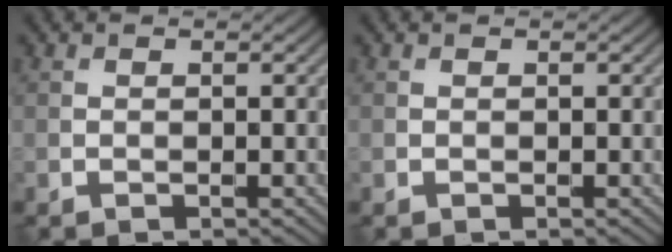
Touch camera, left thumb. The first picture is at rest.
{"total": 0.0}